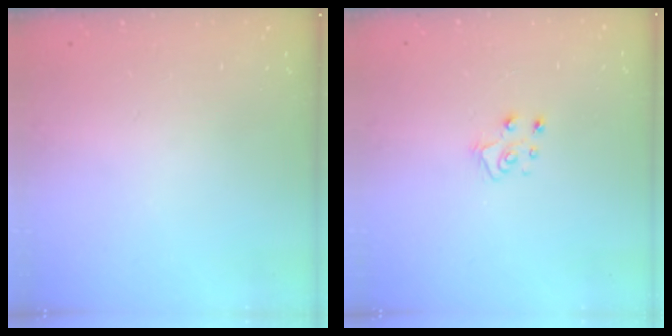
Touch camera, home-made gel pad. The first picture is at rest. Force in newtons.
{"total": 6.3, "press": 6.3, "slide": 0.3}